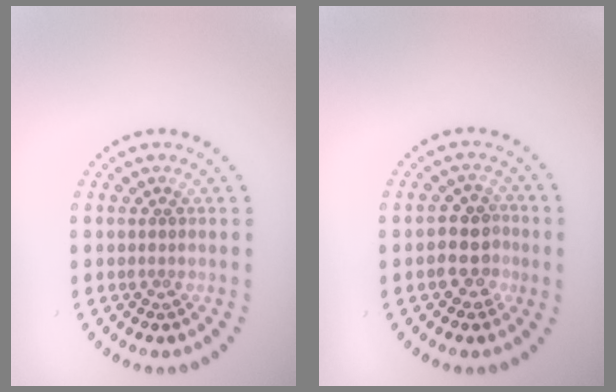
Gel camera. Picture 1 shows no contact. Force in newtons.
{"total": 2.9, "press": 2.6, "slide": 1.3}